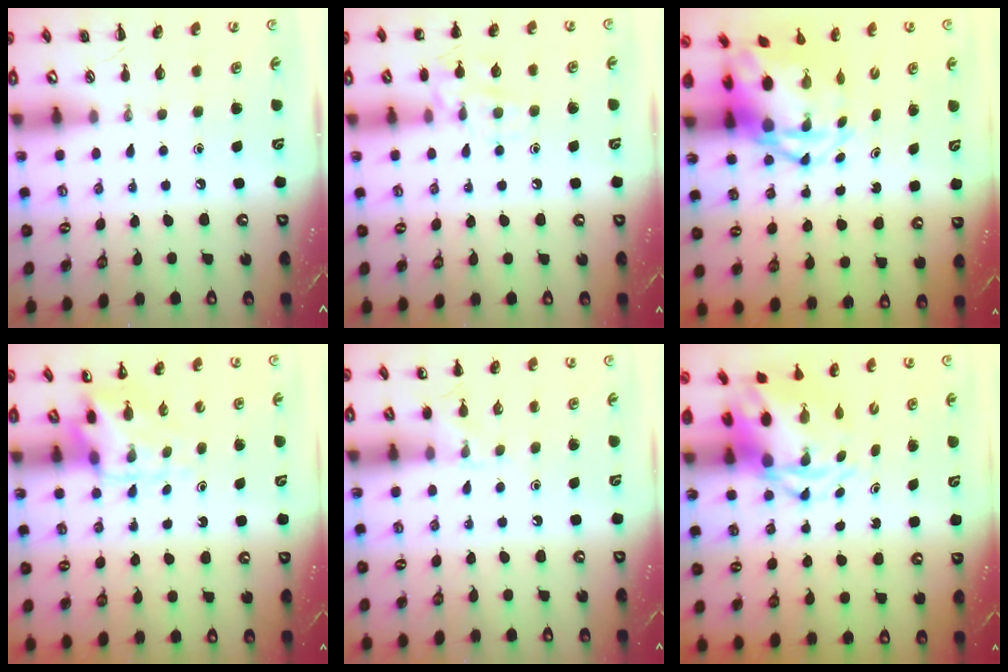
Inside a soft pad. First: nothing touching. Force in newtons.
{"total": 10.3, "press": 10.2, "slide": 1.4}
{"total": 6.1, "press": 6.0, "slide": 1.3}
{"total": 4.6, "press": 4.5, "slide": 1.0}
{"total": 4.9, "press": 4.6, "slide": 1.7}
{"total": 5.2, "press": 5.0, "slide": 1.7}